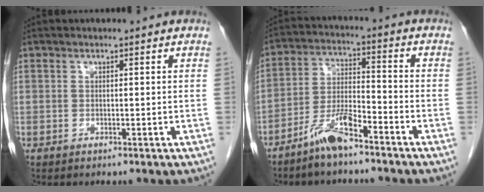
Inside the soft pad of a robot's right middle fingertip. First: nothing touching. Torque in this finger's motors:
{"motor_torque": [0.91, -1.23, 0.28, 0.10]}